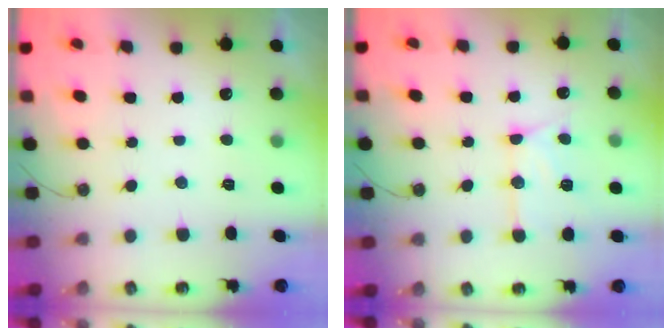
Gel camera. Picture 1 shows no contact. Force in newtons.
{"total": 13.5, "press": 13.4, "slide": 1.3}